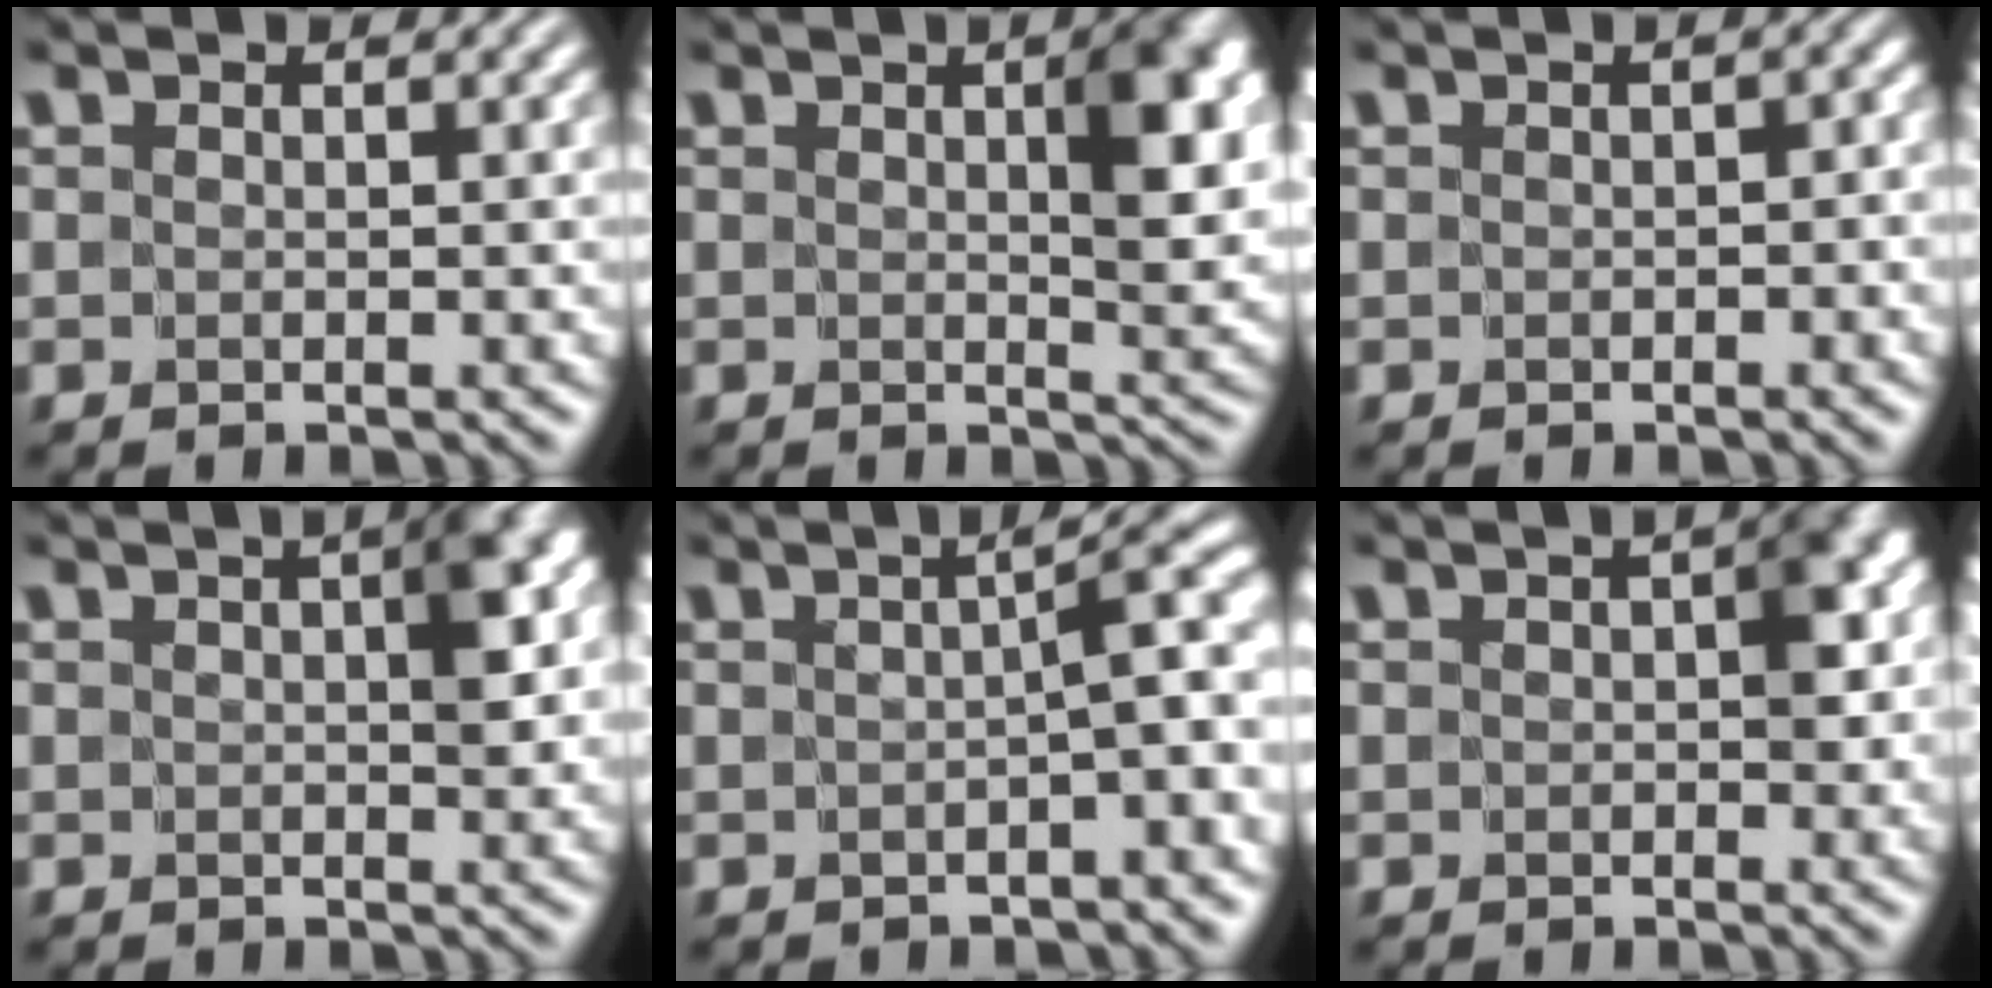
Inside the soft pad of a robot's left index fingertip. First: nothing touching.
{"total": 5.1, "force": [1.3, 1.9, 4.6], "torque": [-0.055, -0.002, 0.021]}
{"total": 1.0, "force": [-0.3, 0.5, 0.8], "torque": [-0.008, 0.003, -0.002]}
{"total": 3.8, "force": [0.6, 1.7, 3.3], "torque": [-0.039, 0.007, 0.004]}
{"total": 4.2, "force": [-0.3, 0.5, 4.2], "torque": [-0.052, 0.014, -0.005]}
{"total": 3.4, "force": [0.0, 2.1, 2.7], "torque": [-0.028, 0.001, -0.004]}